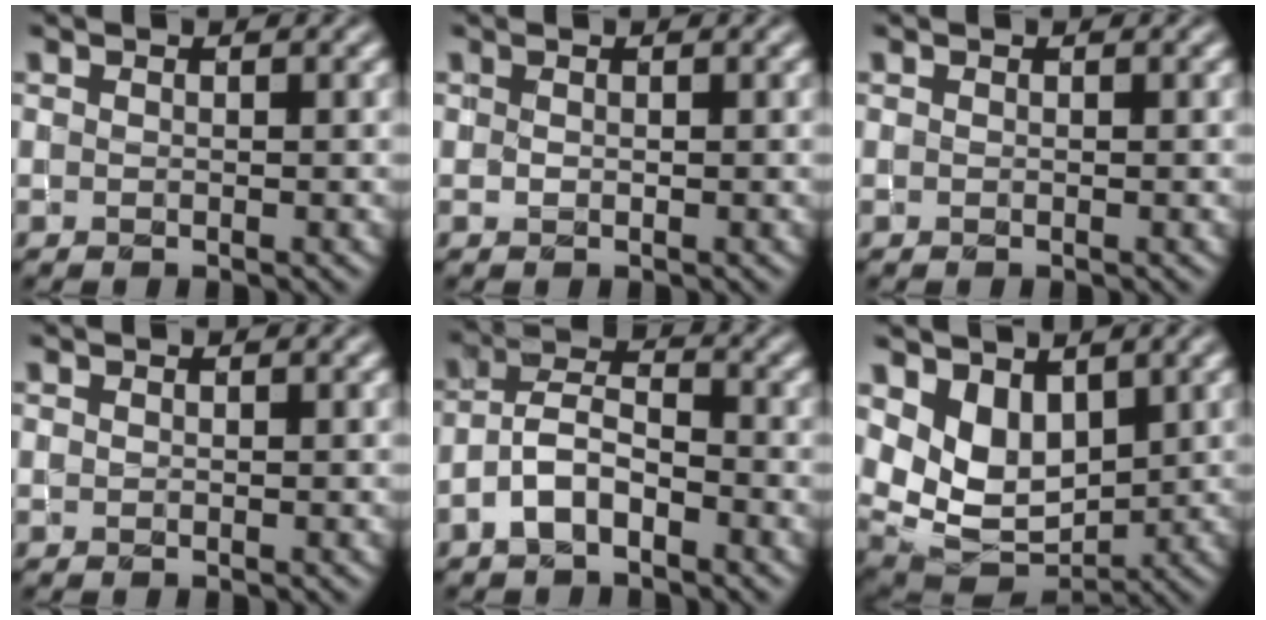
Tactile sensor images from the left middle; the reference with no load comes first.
{"total": 0.0}
{"total": 0.0}
{"total": 0.0}
{"total": 3.6, "force": [-2.2, 1.7, 2.4], "torque": [-0.043, 0.015, -0.050]}
{"total": 5.2, "force": [2.2, 3.5, 3.1], "torque": [-0.064, -0.016, 0.043]}